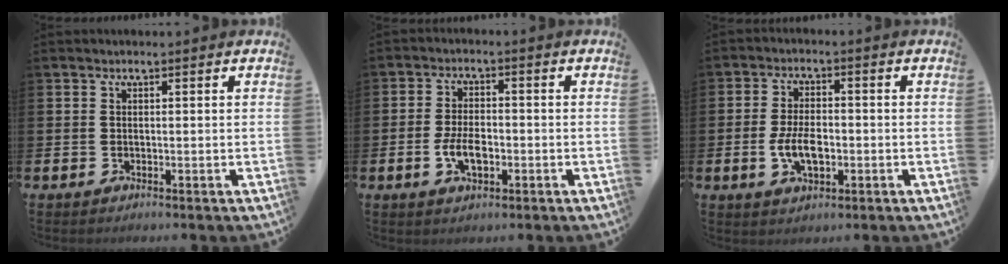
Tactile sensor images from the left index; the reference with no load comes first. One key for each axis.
{"total": 4.5, "fx": -1.1, "fy": 2.3, "fz": 3.6, "tx": -0.061, "ty": 0.000, "tz": -0.024}
{"total": 5.3, "fx": -1.0, "fy": 2.8, "fz": 4.4, "tx": -0.075, "ty": 0.000, "tz": -0.021}